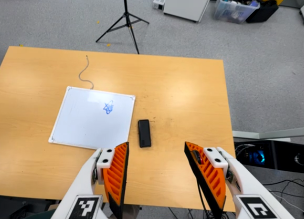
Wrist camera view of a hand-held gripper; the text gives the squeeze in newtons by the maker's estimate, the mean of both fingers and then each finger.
{"total": 0.0}